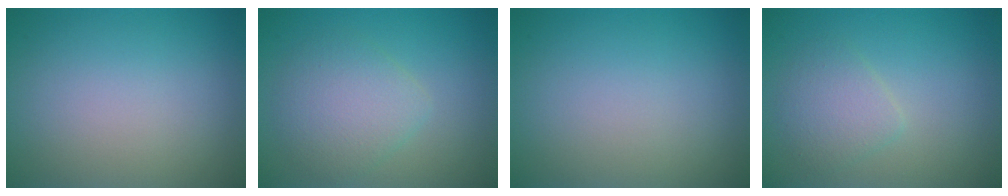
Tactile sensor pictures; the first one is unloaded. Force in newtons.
{"total": 3.5, "press": 3.5, "slide": 0.0}
{"total": 0.0}
{"total": 2.4, "press": 2.4, "slide": 0.1}